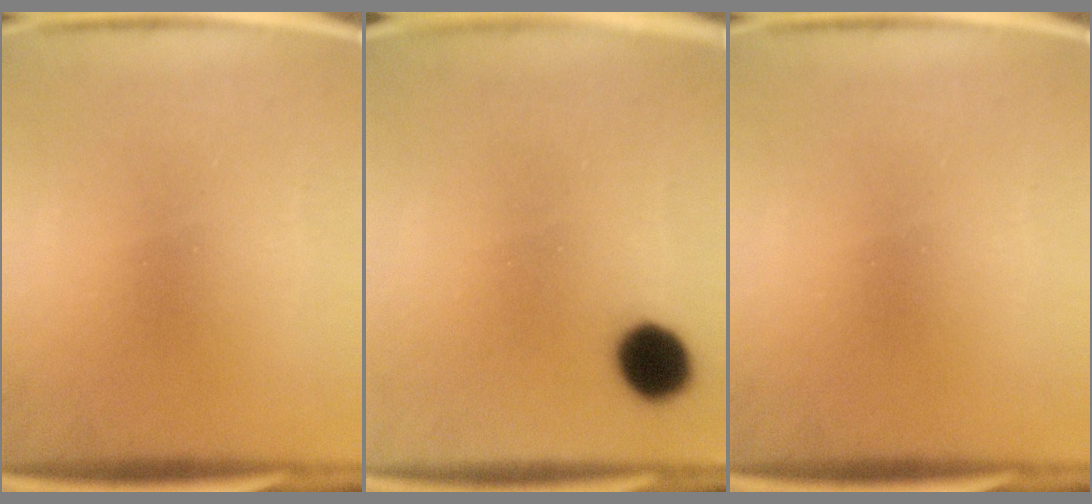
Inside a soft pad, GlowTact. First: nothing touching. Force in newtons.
{"total": 7.8}
{"total": 0.0}